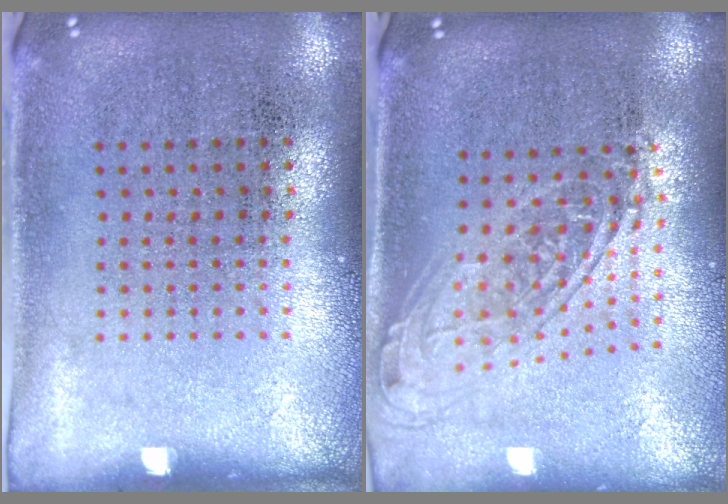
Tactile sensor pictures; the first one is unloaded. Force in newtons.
{"total": 1.8, "press": 1.4, "slide": 1.1}